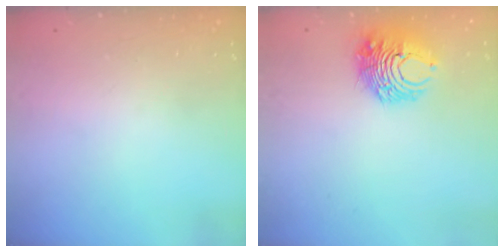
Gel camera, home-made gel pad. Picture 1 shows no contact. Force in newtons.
{"total": 10.7, "press": 10.7, "slide": 0.6}